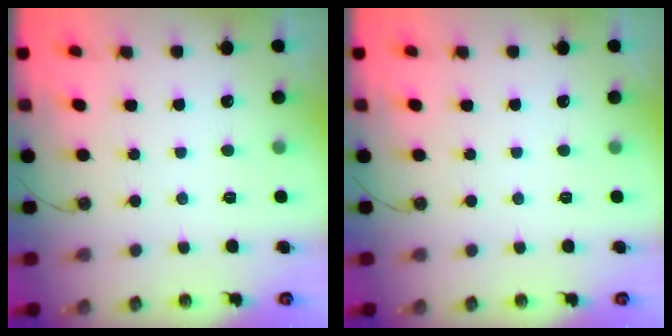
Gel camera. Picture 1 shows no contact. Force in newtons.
{"total": 0.0}